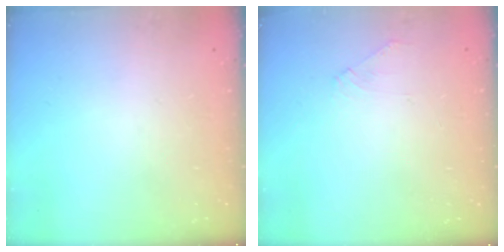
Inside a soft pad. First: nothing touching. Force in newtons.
{"total": 3.2, "press": 3.2, "slide": 0.6}